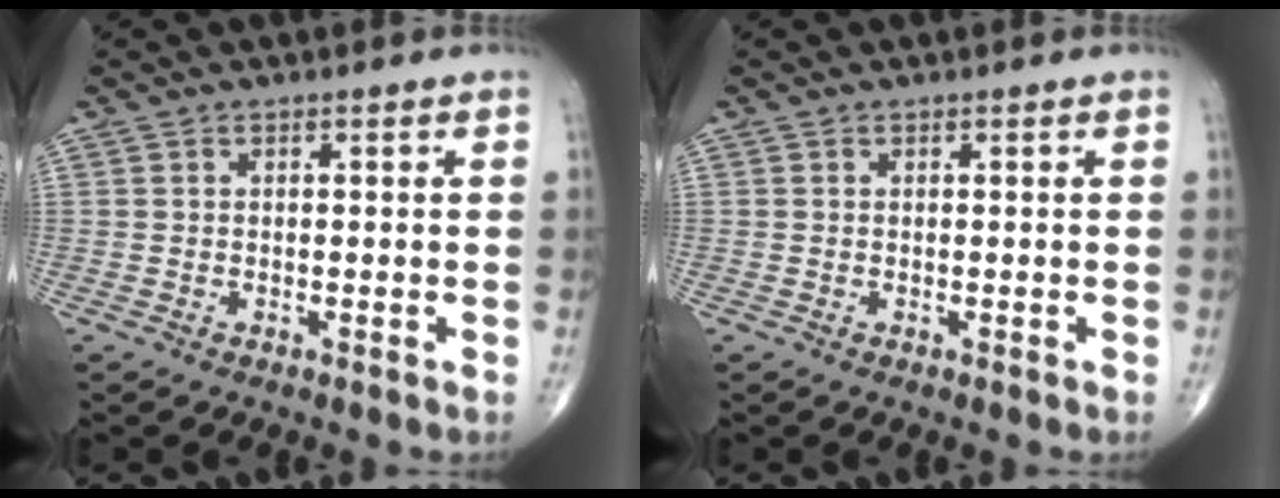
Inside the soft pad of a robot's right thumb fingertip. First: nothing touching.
{"total": 0.0}